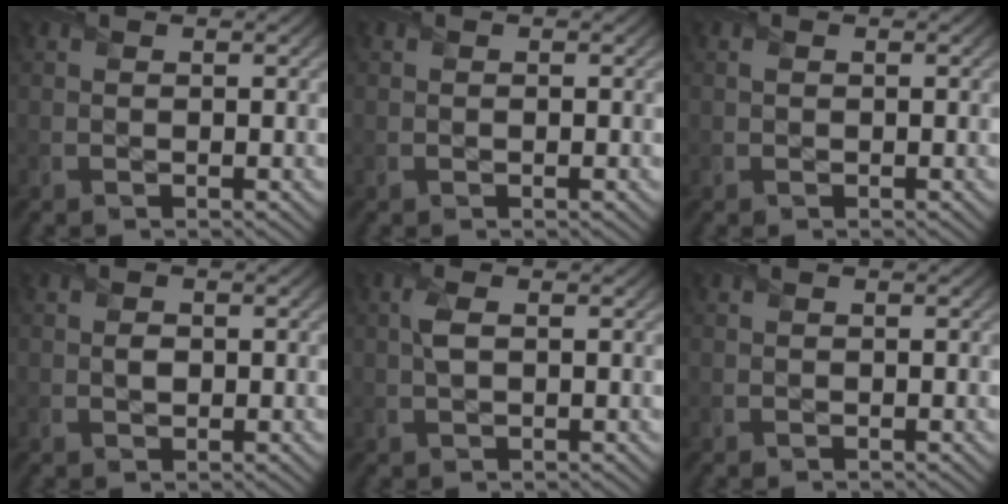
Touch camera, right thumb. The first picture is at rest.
{"total": 0.0}
{"total": 0.0}
{"total": 1.0, "force": [-0.1, 0.8, 0.5], "torque": [-0.007, -0.005, -0.001]}
{"total": 1.9, "force": [0.3, 0.8, 1.7], "torque": [-0.044, 0.003, 0.006]}
{"total": 0.0}